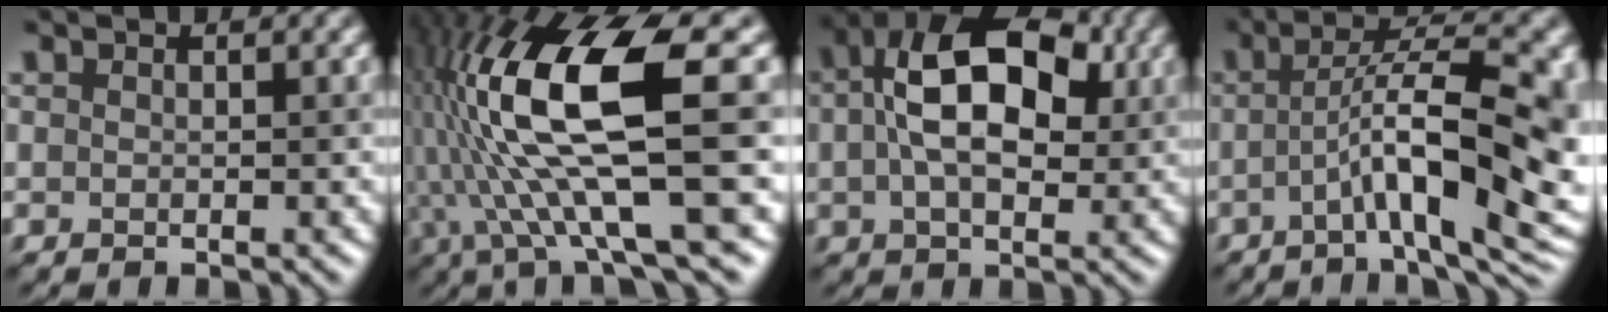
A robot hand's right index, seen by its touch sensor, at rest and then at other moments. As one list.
[{"total": 12.5, "force": [0.7, 3.5, 12.0], "torque": [-0.232, 0.010, 0.013]}, {"total": 11.1, "force": [2.1, 6.5, 8.7], "torque": [-0.154, 0.024, 0.023]}, {"total": 11.6, "force": [-1.5, 3.1, 11.1], "torque": [-0.168, 0.008, -0.026]}]